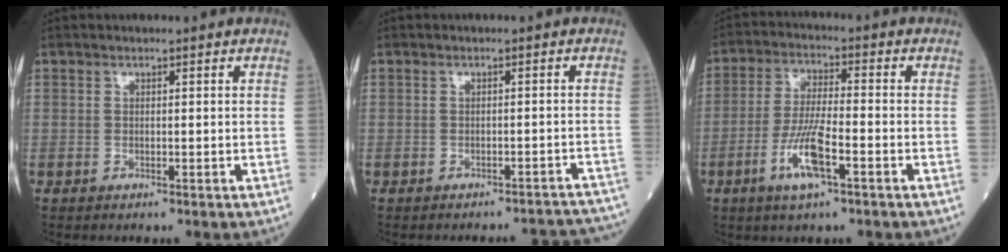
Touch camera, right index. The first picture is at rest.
{"total": 9.7, "force": [-9.5, 1.3, 1.3], "torque": [0.005, 0.010, -0.097]}
{"total": 8.2, "force": [-3.5, 1.3, 7.3], "torque": [-0.149, -0.007, -0.065]}